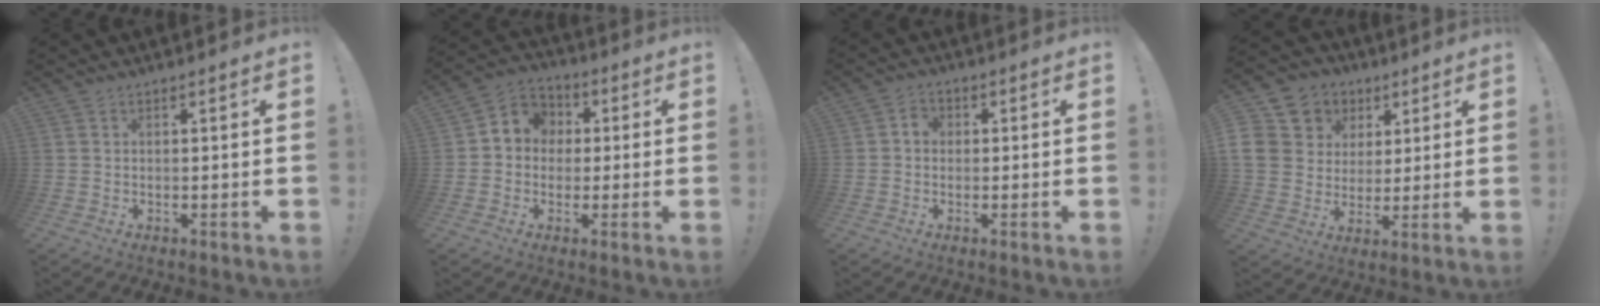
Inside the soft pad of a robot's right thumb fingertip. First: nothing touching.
{"total": 7.5, "force": [0.0, 7.0, 2.6], "torque": [-0.033, 0.009, 0.006]}
{"total": 3.2, "force": [-0.4, 2.6, 1.8], "torque": [-0.023, 0.005, -0.009]}
{"total": 12.1, "force": [3.6, 11.0, 3.7], "torque": [-0.060, -0.016, 0.086]}